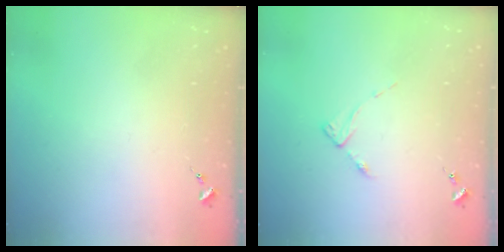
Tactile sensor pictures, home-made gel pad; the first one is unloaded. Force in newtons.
{"total": 2.7, "press": 2.7, "slide": 0.4}